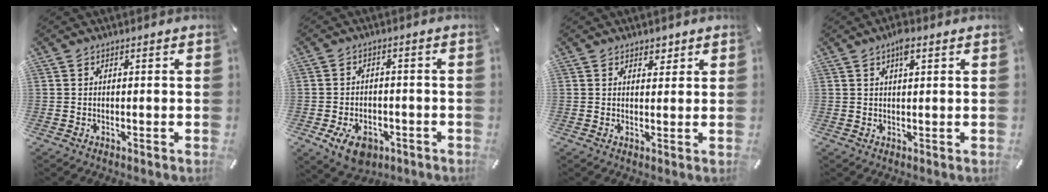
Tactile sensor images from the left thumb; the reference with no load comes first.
{"total": 7.2, "force": [-3.3, 4.9, 4.1], "torque": [-0.077, 0.012, -0.061]}
{"total": 2.3, "force": [1.6, 1.7, 0.5], "torque": [0.013, -0.007, 0.023]}
{"total": 3.5, "force": [1.9, 1.1, 2.7], "torque": [-0.051, 0.002, 0.029]}